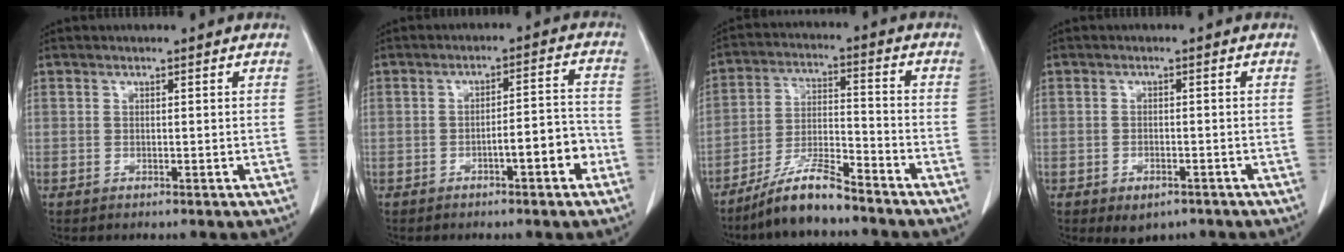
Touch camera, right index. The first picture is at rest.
{"total": 6.0, "force": [-2.7, 1.0, 5.2], "torque": [-0.072, 0.018, -0.037]}
{"total": 9.0, "force": [-7.4, 1.3, 4.9], "torque": [-0.098, -0.005, -0.141]}
{"total": 3.5, "force": [-2.2, 2.1, 1.8], "torque": [-0.022, -0.001, -0.022]}